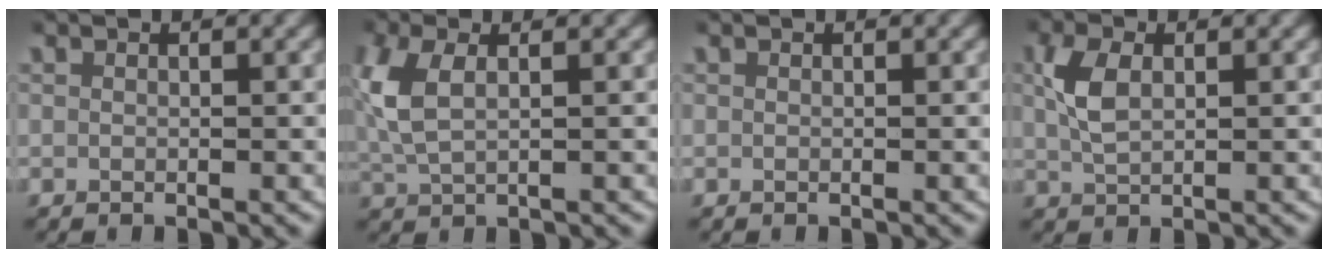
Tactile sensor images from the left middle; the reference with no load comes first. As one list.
[{"total": 4.6, "force": [1.0, 2.8, 3.5], "torque": [-0.105, -0.004, 0.024]}, {"total": 0.0}, {"total": 3.0, "force": [0.7, 1.6, 2.5], "torque": [-0.062, -0.001, 0.016]}]